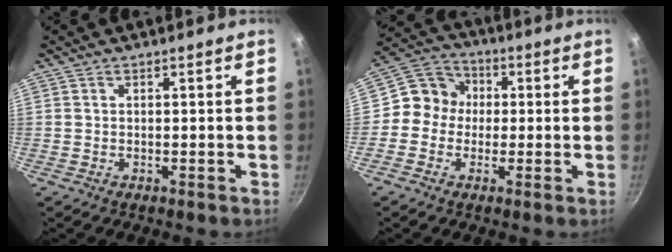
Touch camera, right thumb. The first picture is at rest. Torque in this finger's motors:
{"motor_torque": [0.02, 0.72, 0.37, -0.78, -0.01]}